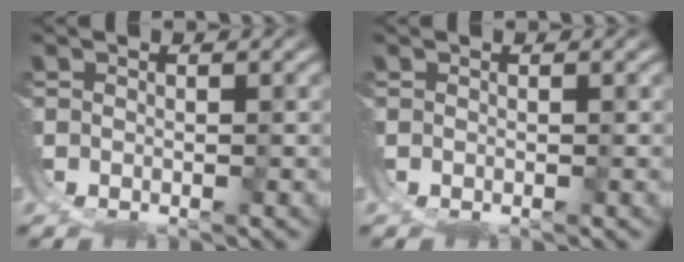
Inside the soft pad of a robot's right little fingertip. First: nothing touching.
{"total": 0.0}